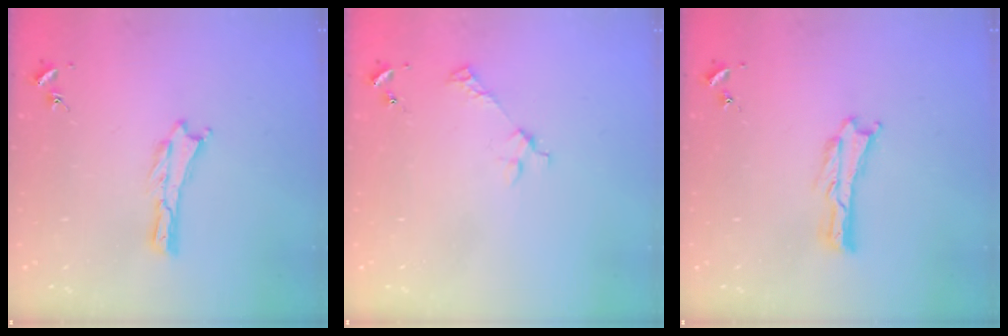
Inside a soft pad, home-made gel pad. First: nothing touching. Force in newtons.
{"total": 2.6, "press": 2.6, "slide": 0.3}
{"total": 0.0}